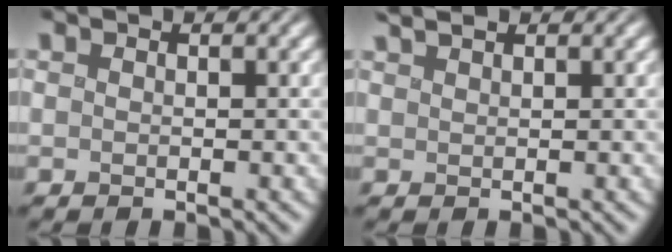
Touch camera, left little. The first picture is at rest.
{"total": 2.1, "force": [1.8, 0.6, 1.0], "torque": [0.003, 0.011, 0.009]}